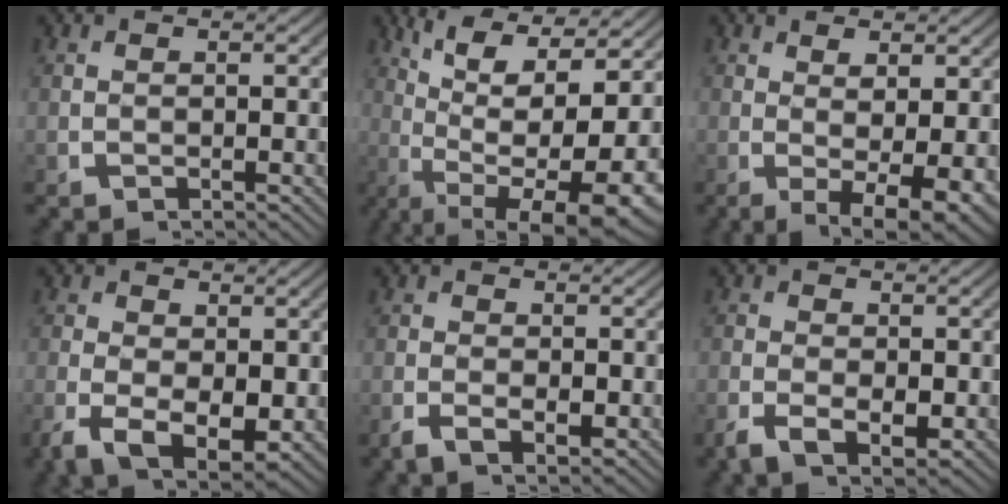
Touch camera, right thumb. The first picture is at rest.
{"total": 14.5, "force": [-0.5, 8.4, 11.8], "torque": [-0.216, -0.062, 0.022]}
{"total": 6.8, "force": [-1.8, 3.2, 5.7], "torque": [-0.101, -0.039, -0.008]}
{"total": 6.9, "force": [-1.8, 4.4, 5.0], "torque": [-0.114, -0.054, -0.007]}
{"total": 2.3, "force": [-0.8, 1.4, 1.6], "torque": [-0.034, -0.015, -0.012]}
{"total": 3.6, "force": [-1.1, 2.3, 2.5], "torque": [-0.052, -0.023, -0.014]}